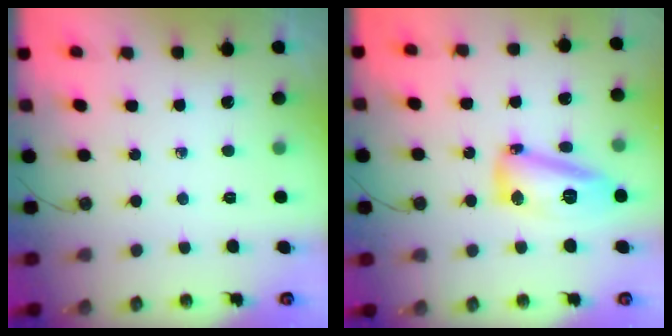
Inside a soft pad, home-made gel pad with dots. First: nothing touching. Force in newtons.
{"total": 14.1, "press": 13.5, "slide": 4.1}